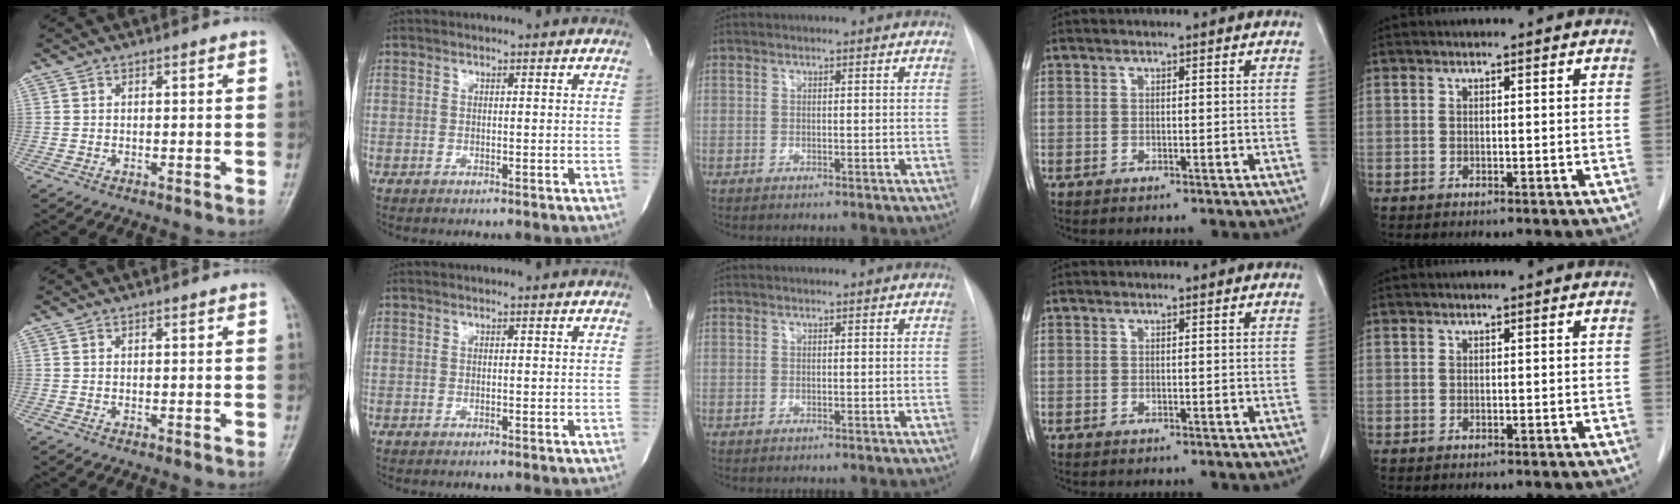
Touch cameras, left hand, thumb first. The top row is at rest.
{}